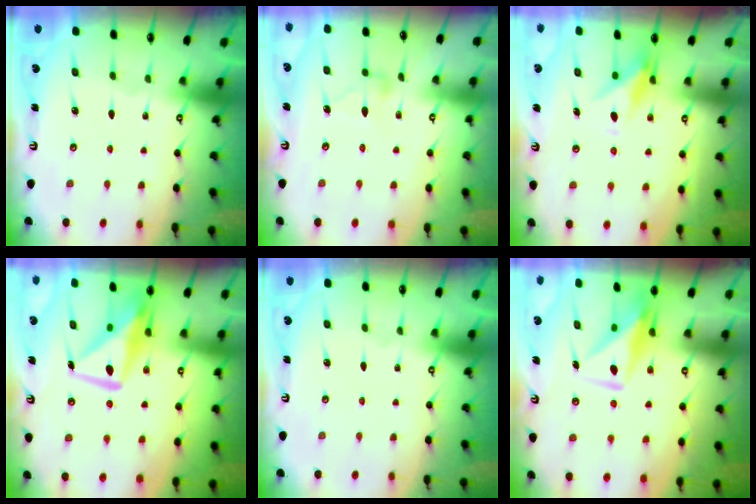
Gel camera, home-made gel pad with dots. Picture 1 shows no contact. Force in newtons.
{"total": 7.2, "press": 7.2, "slide": 0.4}
{"total": 9.5, "press": 9.5, "slide": 0.8}
{"total": 12.4, "press": 12.4, "slide": 1.1}
{"total": 0.0}
{"total": 9.7, "press": 9.7, "slide": 0.7}